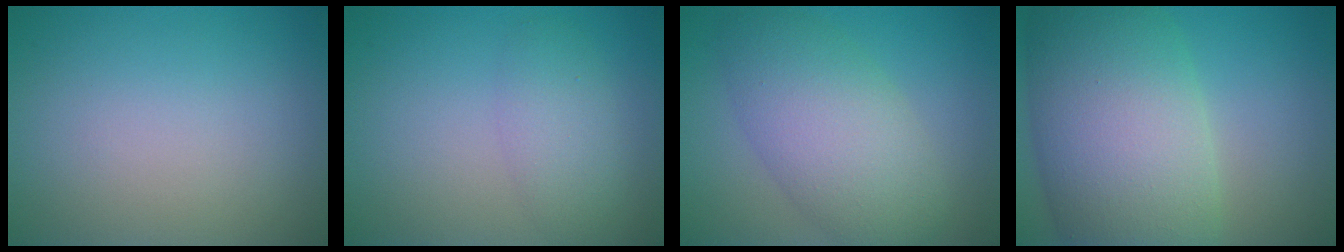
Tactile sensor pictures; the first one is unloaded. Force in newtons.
{"total": 2.8, "press": 2.8, "slide": 0.1}
{"total": 7.2, "press": 7.2, "slide": 0.2}
{"total": 13.0, "press": 13.0, "slide": 0.6}